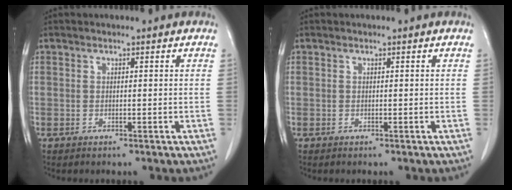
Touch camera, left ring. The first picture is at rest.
{"total": 0.0}